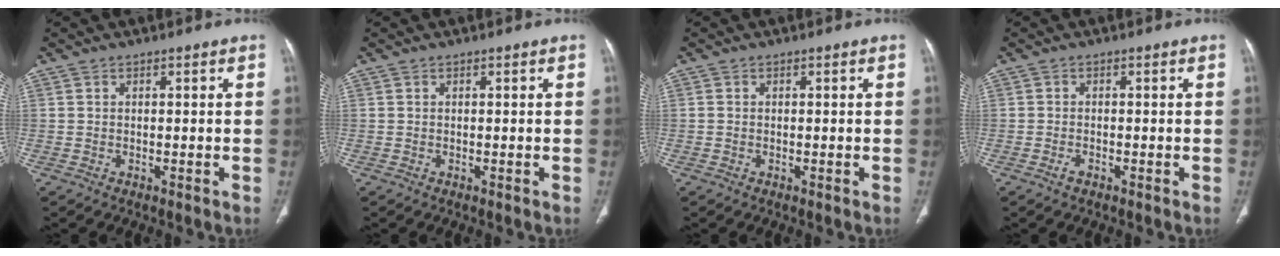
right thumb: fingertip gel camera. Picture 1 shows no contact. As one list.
[{"total": 0.0}, {"total": 0.0}, {"total": 1.4, "force": [-1.0, 0.7, 0.9], "torque": [-0.019, 0.003, -0.019]}]